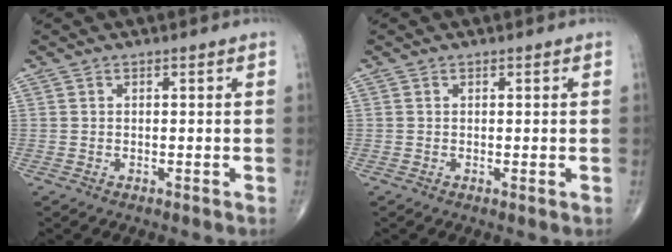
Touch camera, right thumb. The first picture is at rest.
{"total": 0.7, "force": [0.0, 0.2, 0.6], "torque": [-0.015, -0.005, 0.000]}